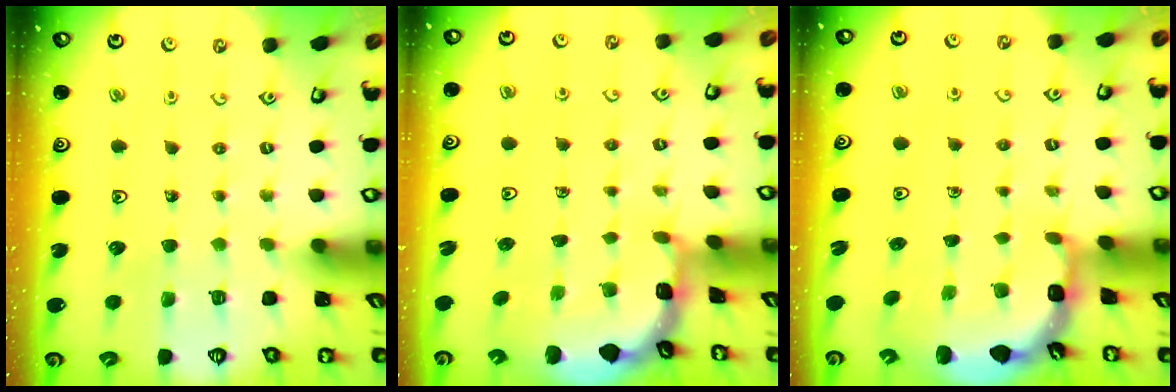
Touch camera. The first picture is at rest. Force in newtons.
{"total": 2.0, "press": 2.0, "slide": 0.3}
{"total": 2.1, "press": 1.9, "slide": 0.9}